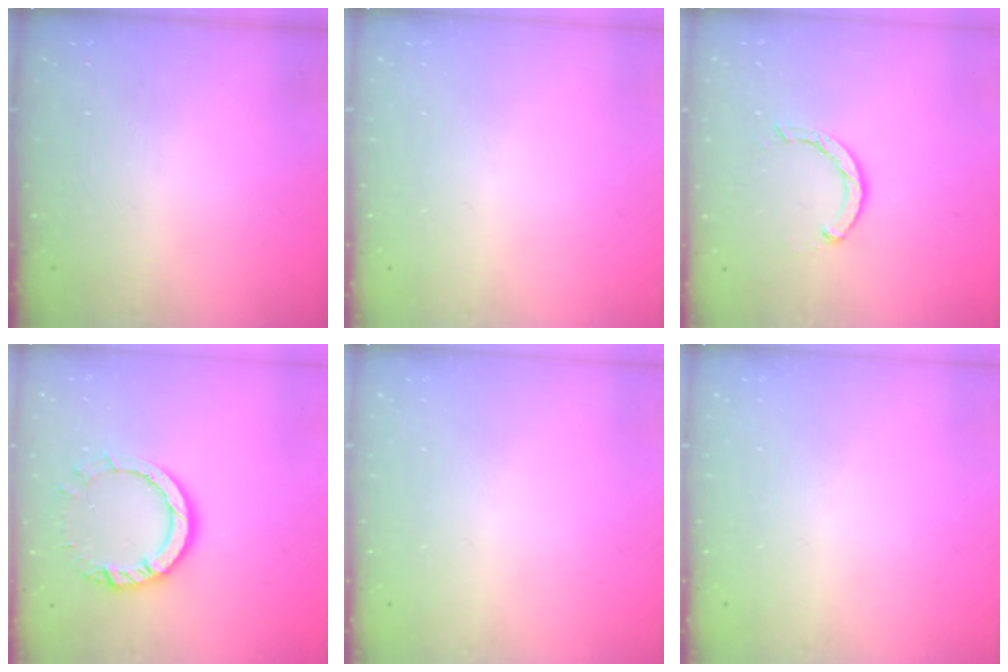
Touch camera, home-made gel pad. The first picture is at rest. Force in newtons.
{"total": 0.0}
{"total": 3.7, "press": 3.6, "slide": 0.6}
{"total": 11.3, "press": 11.2, "slide": 1.3}
{"total": 0.0}
{"total": 0.0}